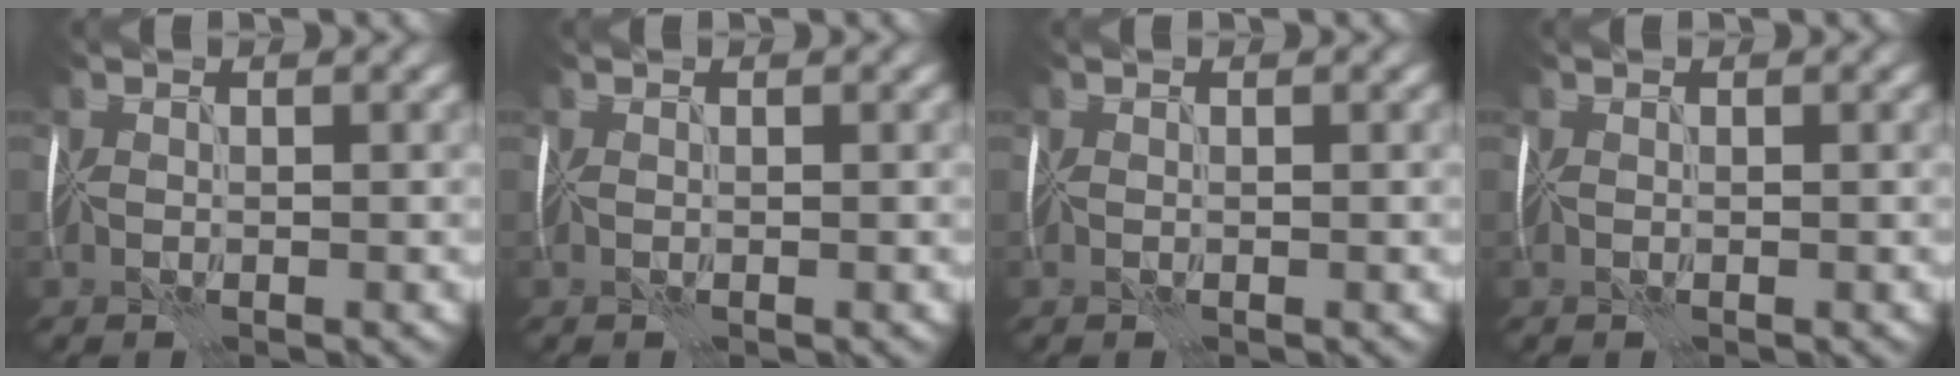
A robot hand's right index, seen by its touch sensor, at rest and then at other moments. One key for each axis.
{"total": 0.0}
{"total": 0.0}
{"total": 0.0}